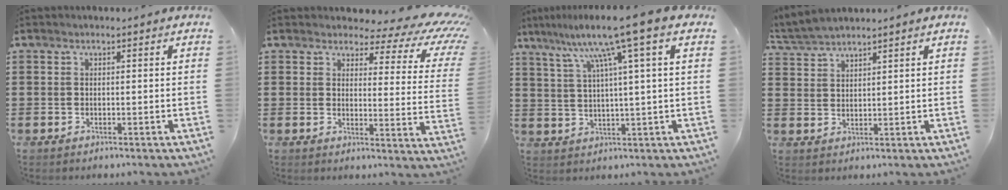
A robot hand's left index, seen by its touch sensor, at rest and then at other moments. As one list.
[{"total": 5.0, "force": [3.6, 1.6, 3.1], "torque": [-0.063, -0.022, 0.056]}, {"total": 9.9, "force": [5.5, -1.0, 8.2], "torque": [-0.174, -0.015, 0.084]}, {"total": 2.9, "force": [2.8, 0.1, 0.5], "torque": [-0.021, -0.005, 0.052]}]